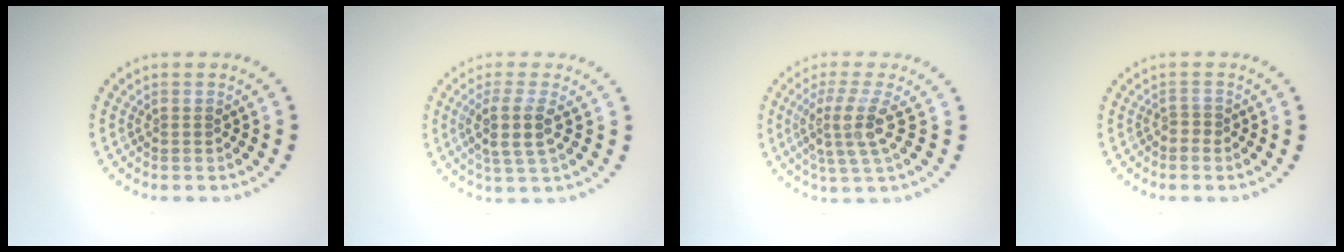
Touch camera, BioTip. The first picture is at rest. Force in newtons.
{"total": 3.0, "press": 2.6, "slide": 1.5}
{"total": 3.8, "press": 2.7, "slide": 2.6}
{"total": 0.6, "press": 0.3, "slide": 0.5}